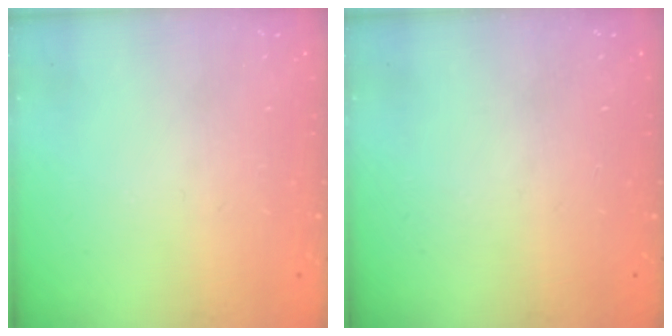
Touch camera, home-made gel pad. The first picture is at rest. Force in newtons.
{"total": 0.0}